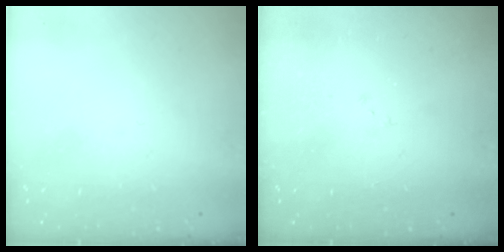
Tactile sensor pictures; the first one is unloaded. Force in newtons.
{"total": 7.8, "press": 7.7, "slide": 0.7}